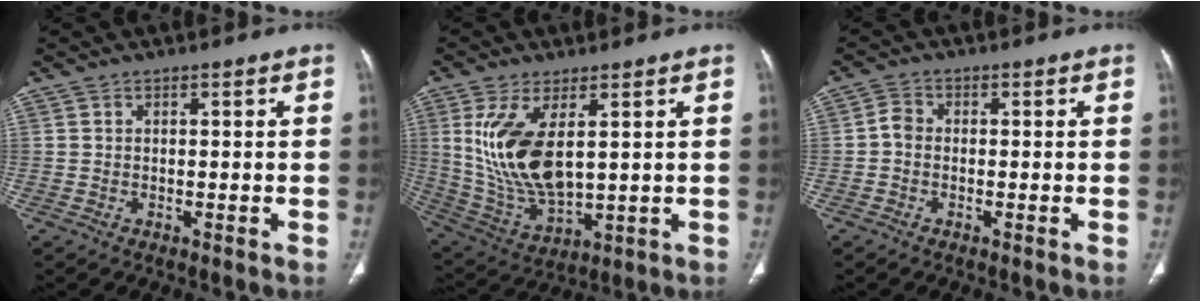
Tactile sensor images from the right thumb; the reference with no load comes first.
{"total": 15.1, "force": [3.5, 6.9, 13.0], "torque": [-0.263, -0.022, 0.091]}
{"total": 2.4, "force": [-0.5, 1.8, 1.4], "torque": [-0.022, 0.007, -0.018]}